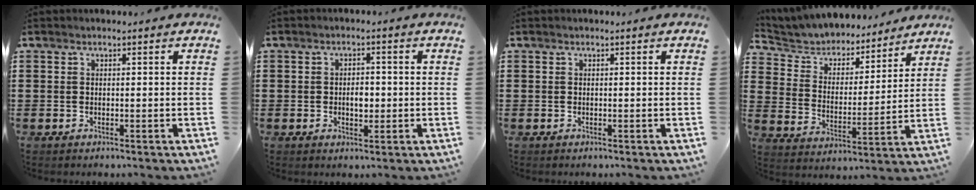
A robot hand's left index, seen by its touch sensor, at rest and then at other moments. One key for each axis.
{"total": 2.8, "fx": -0.2, "fy": 1.5, "fz": 2.3, "tx": -0.037, "ty": 0.001, "tz": -0.008}
{"total": 0.0}
{"total": 5.2, "fx": 5.0, "fy": 1.4, "fz": 0.2, "tx": -0.037, "ty": -0.036, "tz": 0.083}